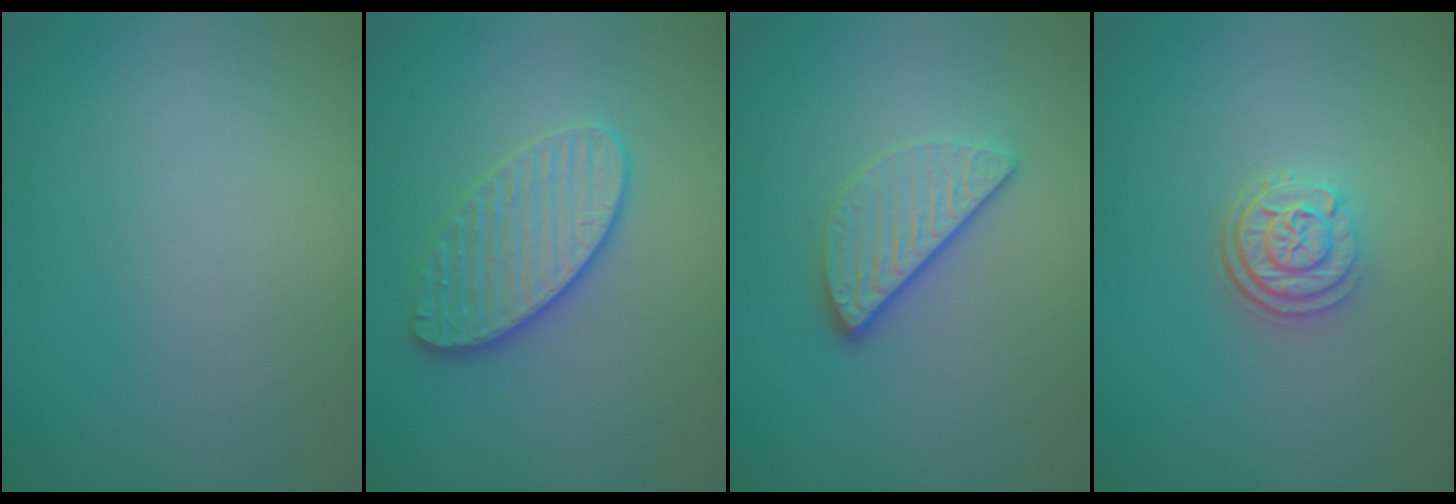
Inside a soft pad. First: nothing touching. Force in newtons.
{"total": 3.5, "press": 3.2, "slide": 1.4}
{"total": 2.9, "press": 2.4, "slide": 1.7}
{"total": 3.0, "press": 2.4, "slide": 1.7}